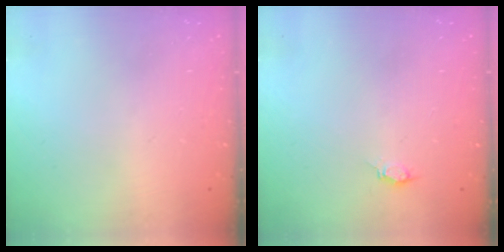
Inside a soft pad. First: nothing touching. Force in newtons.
{"total": 3.0, "press": 2.8, "slide": 1.2}